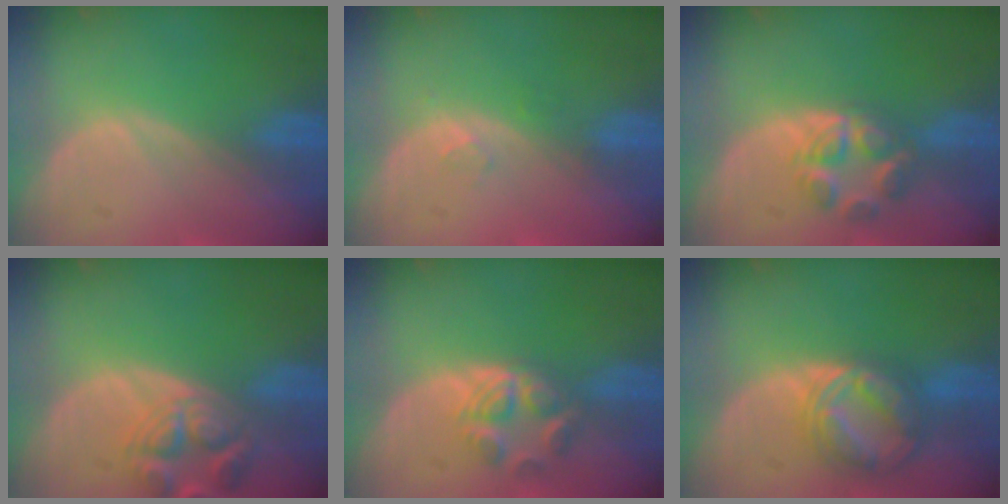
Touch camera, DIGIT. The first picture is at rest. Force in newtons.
{"total": 1.4, "press": 1.3, "slide": 0.6}
{"total": 6.0, "press": 5.5, "slide": 2.2}
{"total": 6.8, "press": 6.3, "slide": 2.6}
{"total": 5.9, "press": 5.0, "slide": 3.3}
{"total": 7.7, "press": 7.6, "slide": 0.5}